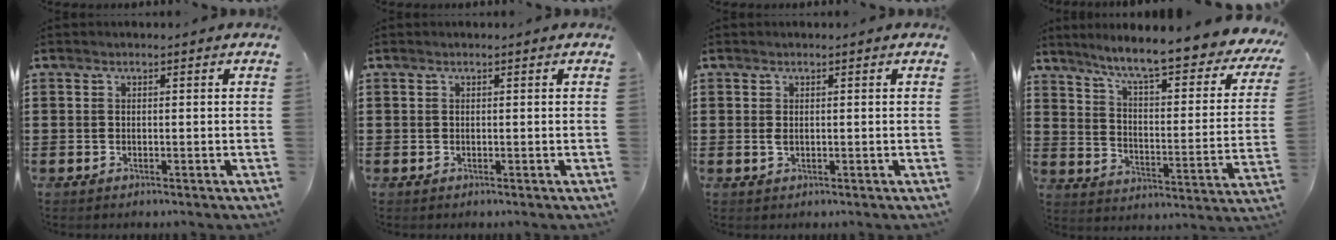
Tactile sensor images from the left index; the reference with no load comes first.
{"total": 0.0}
{"total": 0.9, "force": [0.1, 0.4, 0.8], "torque": [-0.018, 0.003, 0.001]}
{"total": 8.3, "force": [6.9, -0.2, 4.6], "torque": [-0.106, -0.055, 0.108]}